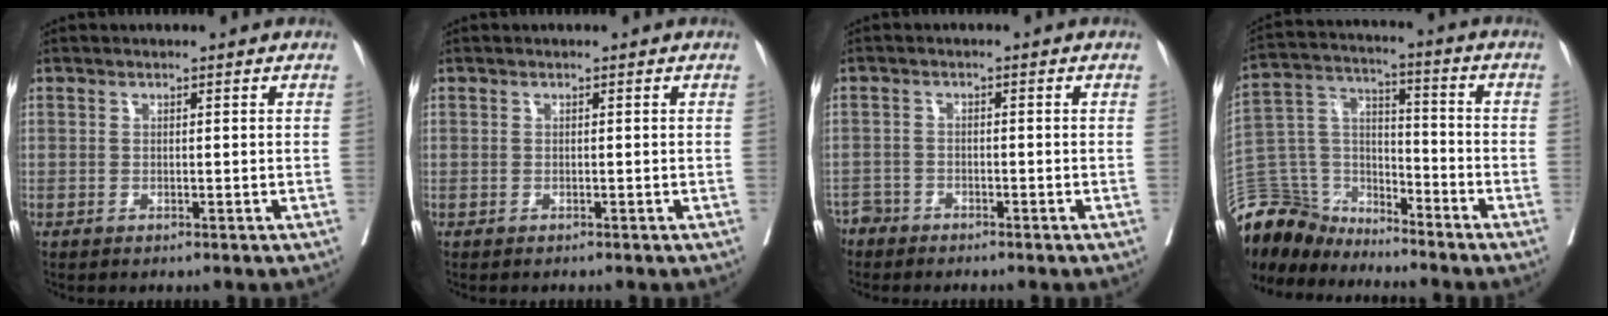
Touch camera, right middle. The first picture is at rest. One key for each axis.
{"total": 0.0}
{"total": 2.8, "fx": -2.6, "fy": 1.0, "fz": -0.2, "tx": 0.005, "ty": -0.001, "tz": -0.053}
{"total": 13.1, "fx": -12.3, "fy": 4.2, "fz": 1.2, "tx": -0.028, "ty": 0.043, "tz": -0.234}